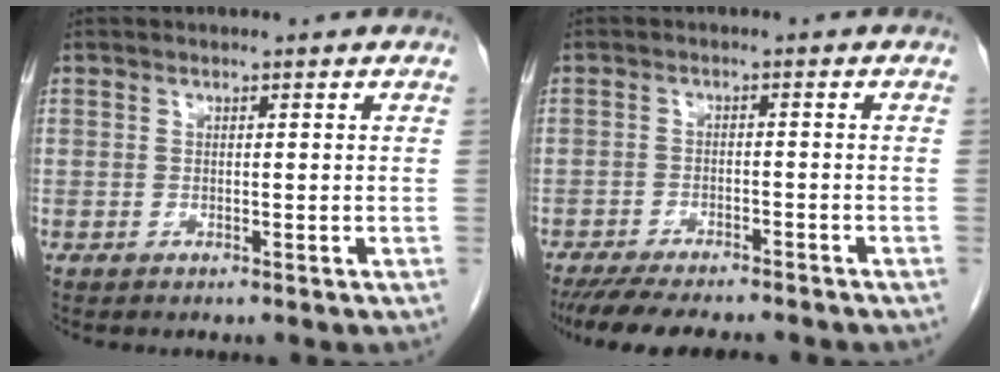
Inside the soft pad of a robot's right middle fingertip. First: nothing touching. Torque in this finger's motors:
{"motor_torque": [1.10, -1.03, 0.17, 0.06]}